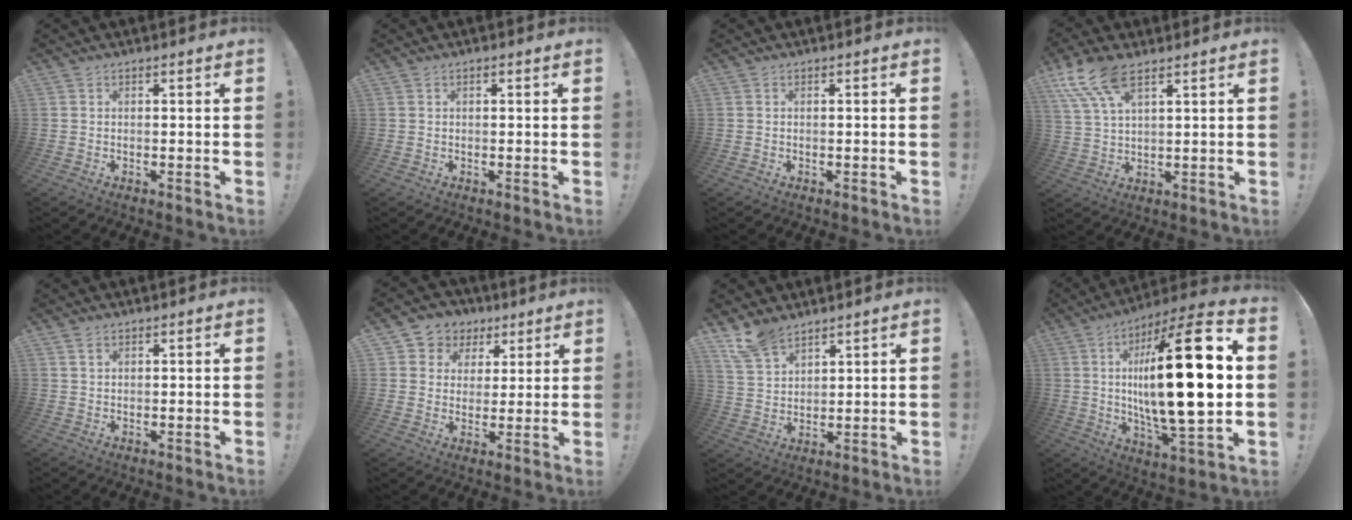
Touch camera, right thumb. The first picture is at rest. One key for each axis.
{"total": 0.0}
{"total": 0.6, "fx": -0.3, "fy": -0.2, "fz": 0.5, "tx": -0.008, "ty": -0.001, "tz": -0.007}
{"total": 10.3, "fx": 6.8, "fy": 3.5, "fz": 7.0, "tx": -0.139, "ty": -0.024, "tz": 0.130}
{"total": 1.7, "fx": 1.0, "fy": 1.0, "fz": 1.0, "tx": -0.016, "ty": 0.001, "tz": 0.017}
{"total": 7.1, "fx": 2.5, "fy": 6.5, "fz": 1.2, "tx": -0.015, "ty": -0.015, "tz": 0.054}
{"total": 9.6, "fx": 7.6, "fy": 4.6, "fz": 3.6, "tx": -0.074, "ty": -0.043, "tz": 0.151}
{"total": 29.8, "fx": 2.1, "fy": 8.2, "fz": 28.5, "tx": -0.495, "ty": -0.012, "tz": 0.019}